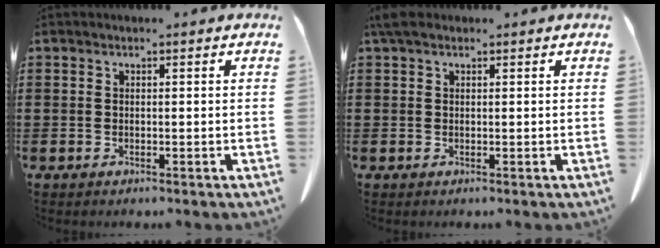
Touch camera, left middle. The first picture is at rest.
{"total": 1.9, "force": [1.1, 1.1, 1.1], "torque": [-0.027, 0.006, 0.020]}